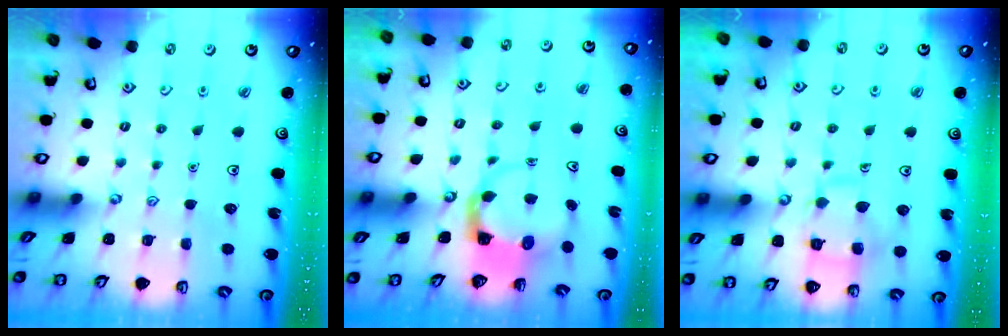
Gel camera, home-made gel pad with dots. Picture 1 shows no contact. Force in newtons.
{"total": 3.6, "press": 3.6, "slide": 0.5}
{"total": 11.5, "press": 11.5, "slide": 0.9}